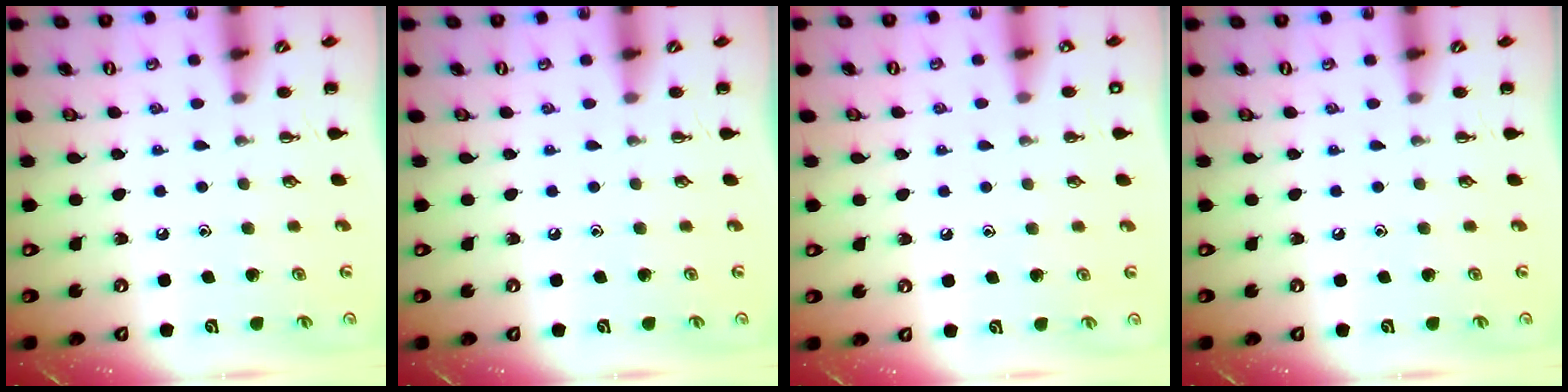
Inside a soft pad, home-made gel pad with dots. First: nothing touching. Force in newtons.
{"total": 0.0}
{"total": 1.3, "press": 1.3, "slide": 0.1}
{"total": 0.0}